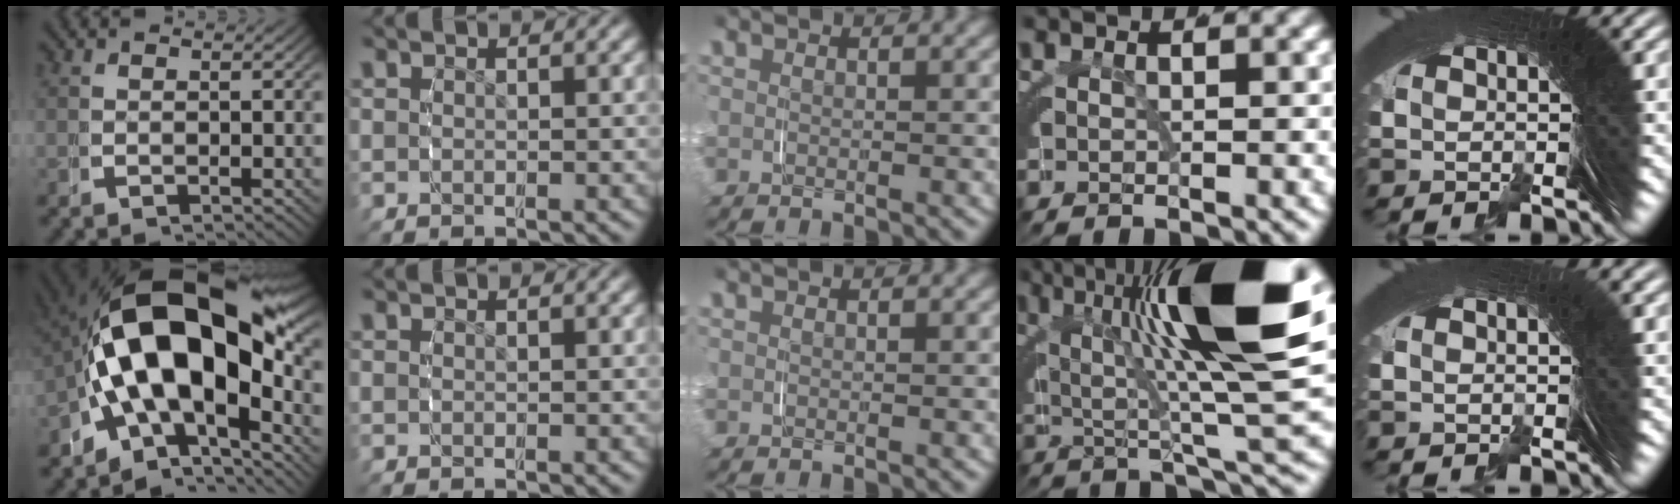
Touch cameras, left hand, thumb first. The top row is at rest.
{"thumb": {"total": 22.7, "force": [0.7, 13.4, 18.3], "torque": [-0.337, -0.042, 0.028]}, "ring": {"total": 15.1, "force": [3.6, 2.3, 14.5], "torque": [-0.204, 0.026, 0.052]}, "little": {"total": 0.9, "force": [0.4, -0.2, 0.8], "torque": [-0.001, 0.010, 0.003]}}